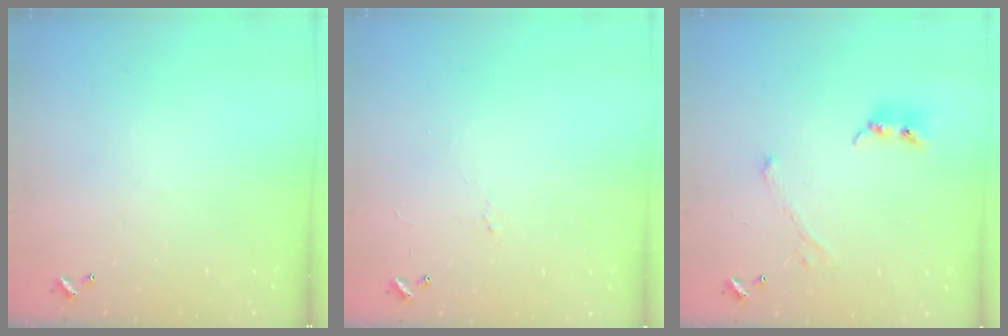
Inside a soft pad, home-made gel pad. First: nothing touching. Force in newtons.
{"total": 0.7, "press": 0.4, "slide": 0.6}
{"total": 1.8, "press": 1.6, "slide": 0.9}